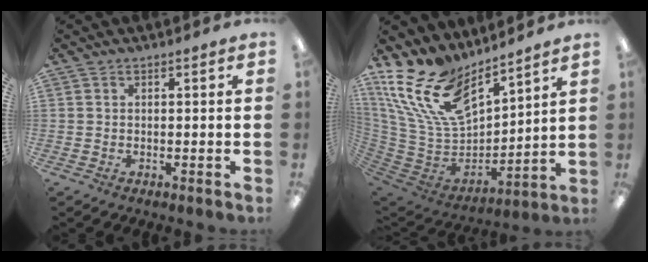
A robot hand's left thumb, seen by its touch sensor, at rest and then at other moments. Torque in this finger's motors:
{"motor_torque": [0.81, 0.46, 1.32, -1.45, 0.55]}